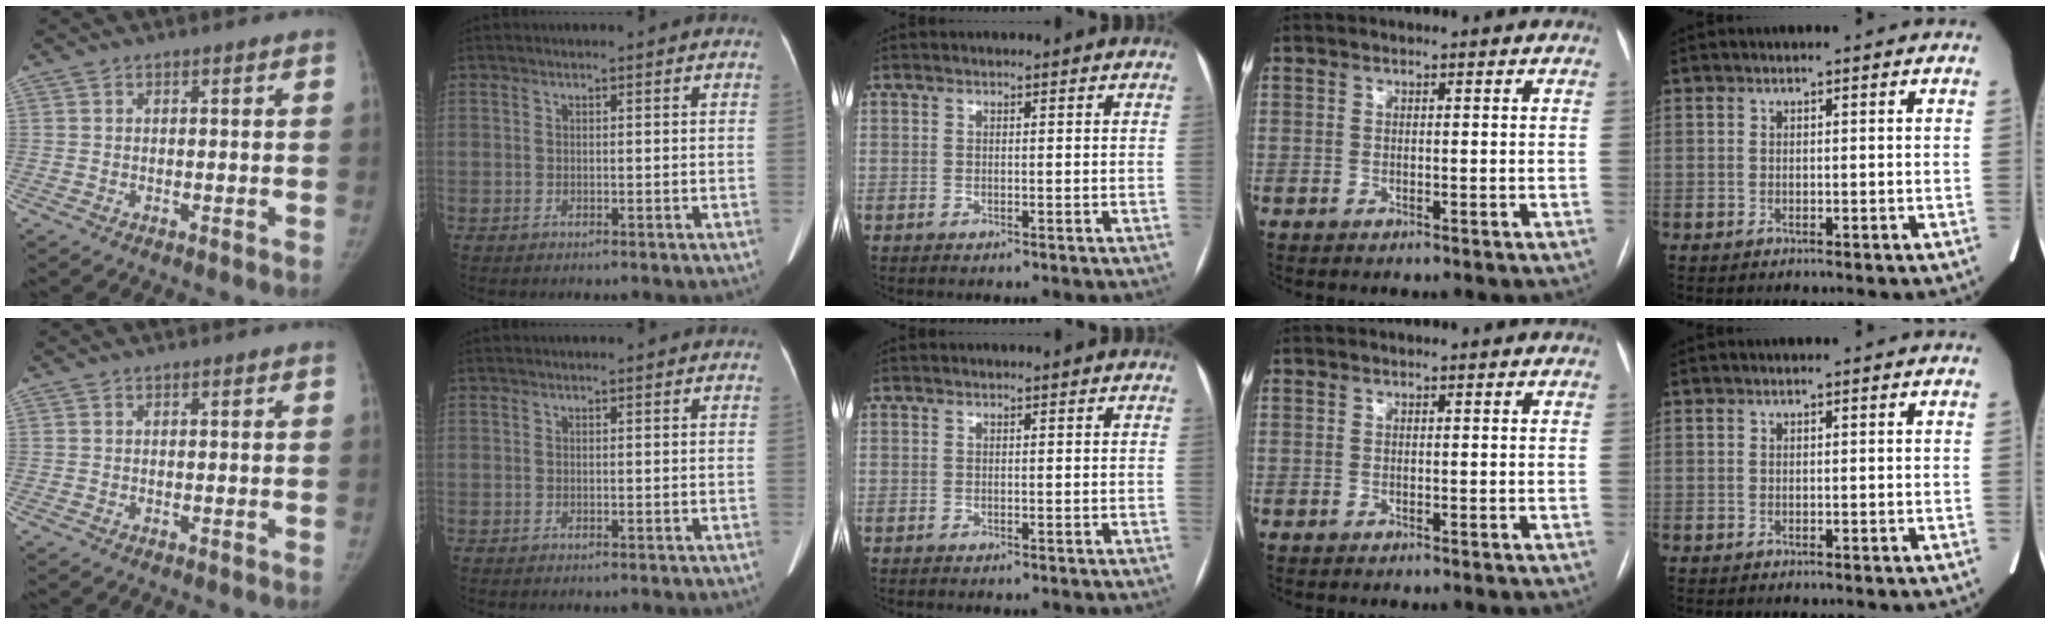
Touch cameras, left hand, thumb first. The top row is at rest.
{}